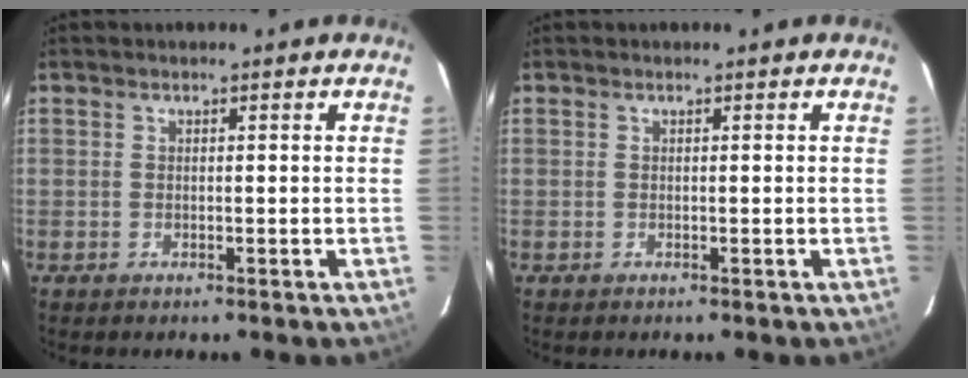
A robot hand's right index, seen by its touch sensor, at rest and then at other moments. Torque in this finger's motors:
{"motor_torque": [0.00, 0.00, 0.00, 0.00]}